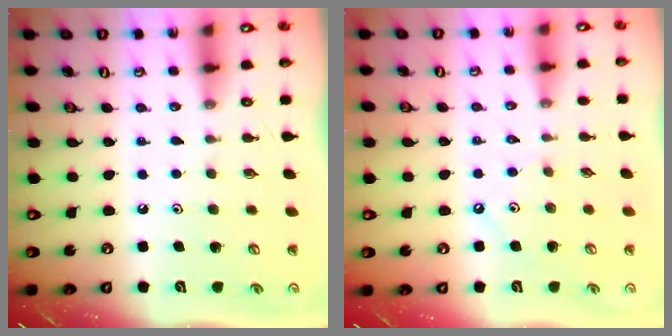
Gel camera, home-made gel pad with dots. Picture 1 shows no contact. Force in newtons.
{"total": 1.8, "press": 1.8, "slide": 0.3}